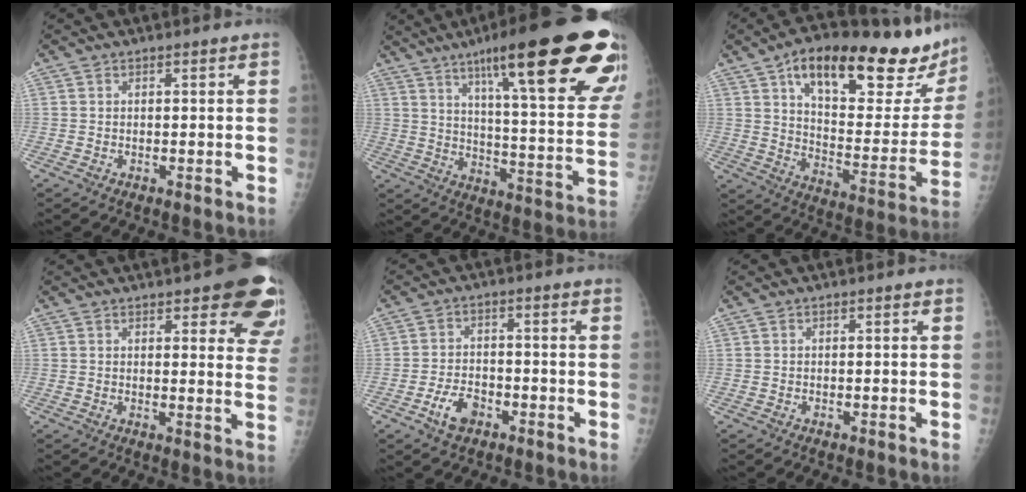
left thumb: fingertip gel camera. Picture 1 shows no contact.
{"total": 30.8, "force": [17.7, 5.1, 24.7], "torque": [-0.283, -0.041, 0.256]}
{"total": 30.1, "force": [19.1, 10.2, 20.9], "torque": [-0.268, -0.049, 0.281]}
{"total": 13.5, "force": [8.3, 4.4, 9.7], "torque": [-0.078, -0.037, 0.083]}
{"total": 5.5, "force": [-3.0, 3.2, 3.2], "torque": [-0.052, 0.020, -0.052]}
{"total": 0.0}